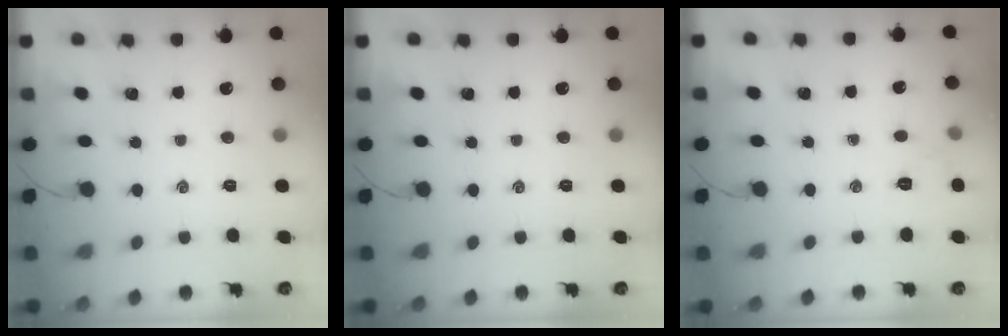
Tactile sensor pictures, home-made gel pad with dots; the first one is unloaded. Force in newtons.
{"total": 0.0}
{"total": 5.1, "press": 4.9, "slide": 1.5}